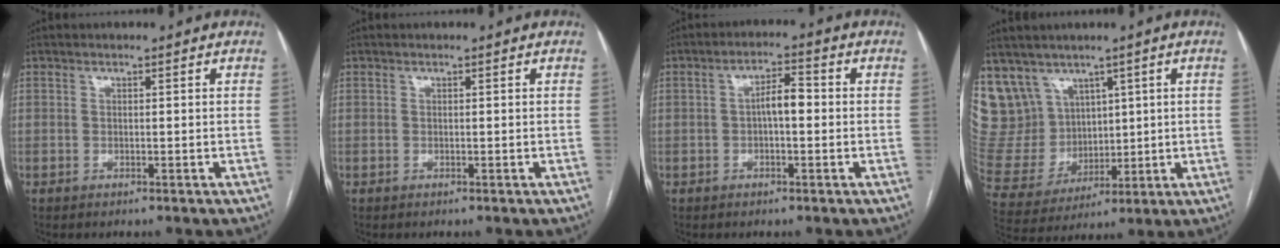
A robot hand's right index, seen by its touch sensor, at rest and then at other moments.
{"total": 0.0}
{"total": 4.1, "force": [-0.2, 1.3, 3.9], "torque": [-0.064, 0.016, -0.005]}
{"total": 11.7, "force": [7.3, 8.9, 1.9], "torque": [-0.060, 0.050, 0.173]}